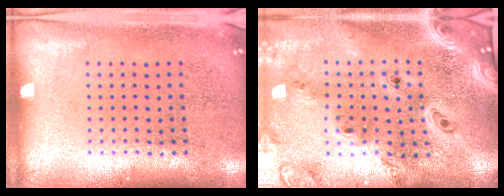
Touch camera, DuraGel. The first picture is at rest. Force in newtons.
{"total": 3.9, "press": 3.0, "slide": 2.5}